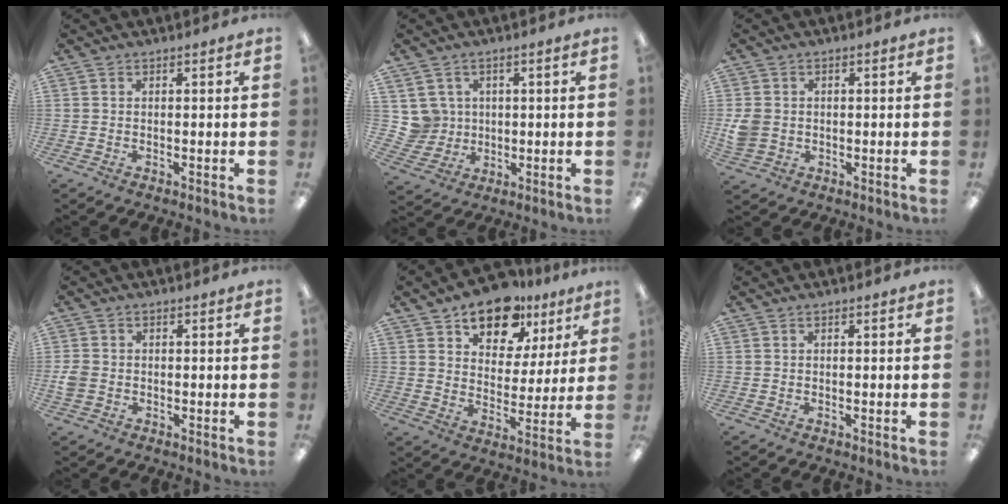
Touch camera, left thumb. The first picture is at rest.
{"total": 6.1, "force": [2.1, 5.8, 0.2], "torque": [-0.015, 0.000, 0.045]}
{"total": 4.7, "force": [-0.2, 4.2, 2.1], "torque": [-0.037, 0.005, -0.002]}
{"total": 3.1, "force": [-0.8, 2.6, 1.6], "torque": [-0.025, 0.008, -0.013]}
{"total": 13.9, "force": [10.3, 7.6, 5.3], "torque": [-0.084, -0.060, 0.186]}
{"total": 0.0}